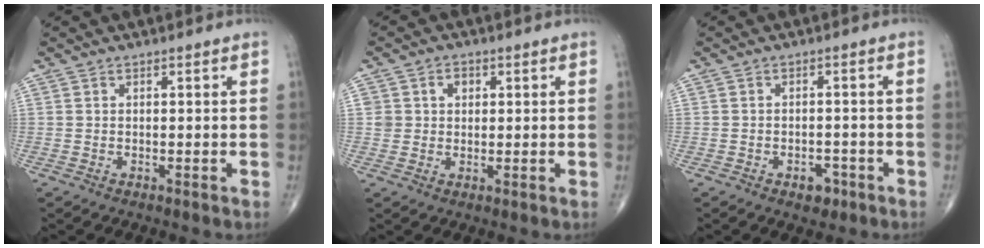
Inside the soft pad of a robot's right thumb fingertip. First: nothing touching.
{"total": 3.4, "force": [1.0, 3.0, 1.3], "torque": [0.001, 0.001, 0.014]}
{"total": 3.1, "force": [-1.9, 1.9, 1.7], "torque": [-0.008, 0.009, -0.023]}